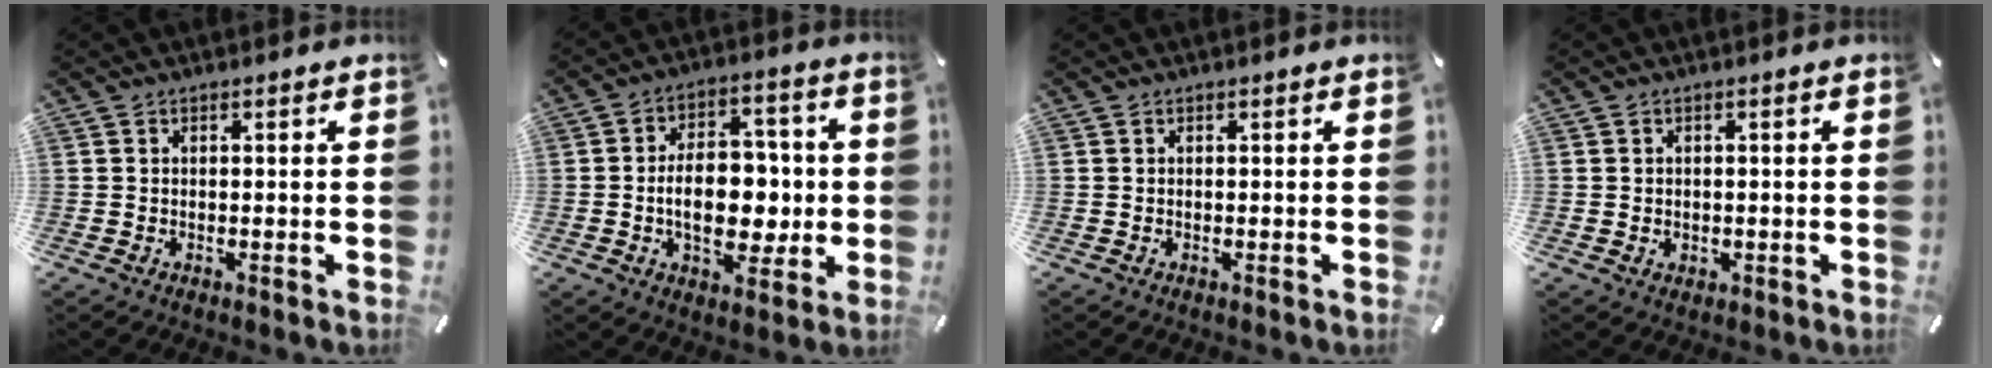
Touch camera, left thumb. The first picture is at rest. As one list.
[{"total": 14.0, "force": [-1.3, 9.1, 10.6], "torque": [-0.160, 0.008, -0.019]}, {"total": 0.0}, {"total": 1.3, "force": [0.0, 1.3, 0.3], "torque": [-0.007, 0.005, -0.002]}]